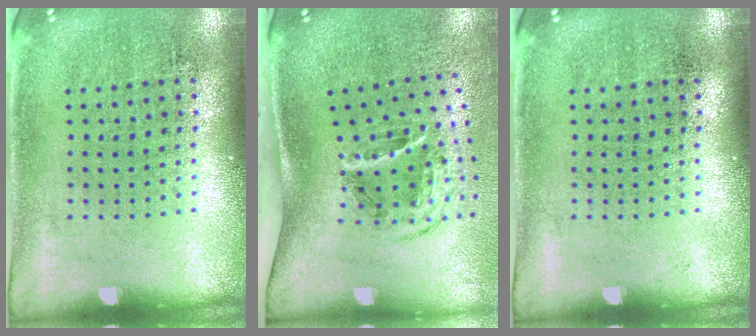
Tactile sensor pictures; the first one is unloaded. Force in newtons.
{"total": 1.9, "press": 1.1, "slide": 1.6}
{"total": 0.0}